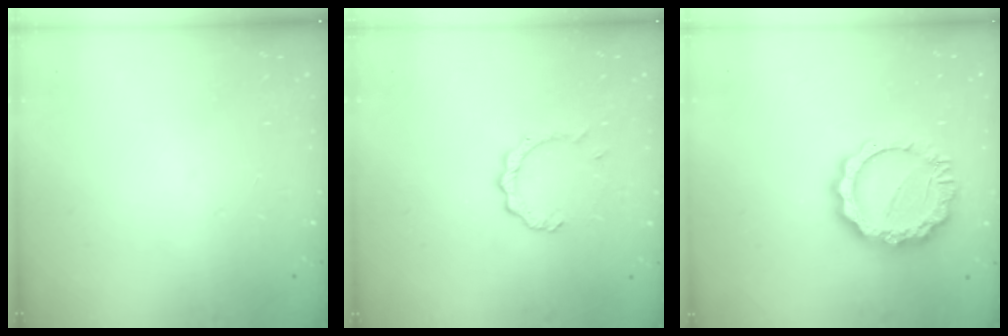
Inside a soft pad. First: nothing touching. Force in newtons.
{"total": 3.6, "press": 3.6, "slide": 0.4}
{"total": 12.2, "press": 12.1, "slide": 0.7}